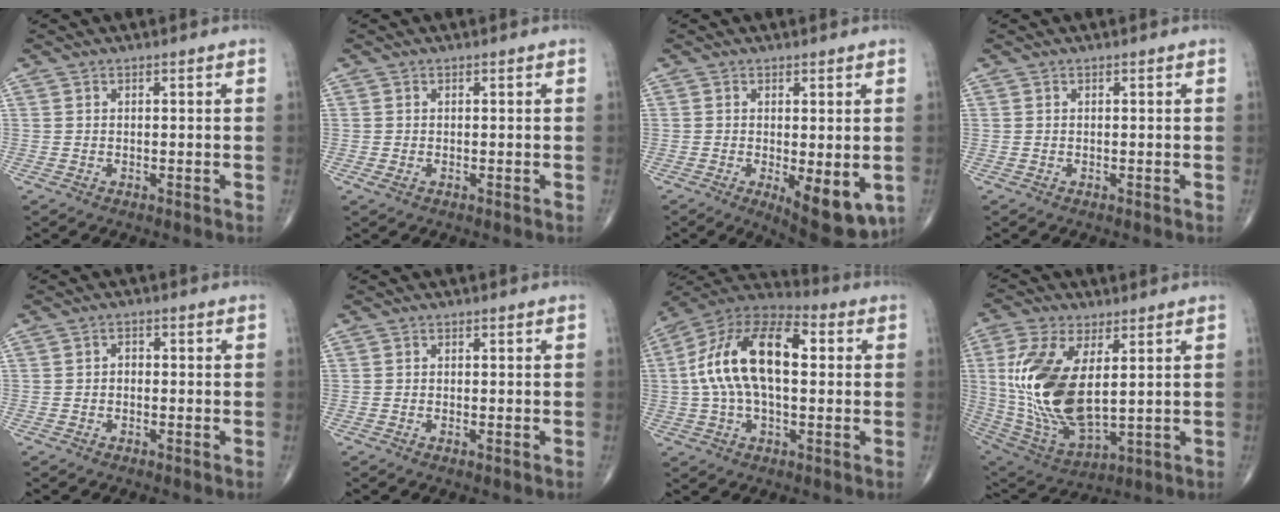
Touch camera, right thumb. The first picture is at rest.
{"total": 0.8, "force": [-0.3, 0.4, 0.7], "torque": [-0.017, -0.003, -0.005]}
{"total": 9.8, "force": [-2.5, 3.7, 8.7], "torque": [-0.109, -0.021, -0.025]}
{"total": 0.0}
{"total": 1.4, "force": [-0.5, 1.0, 0.8], "torque": [-0.003, 0.008, -0.014]}
{"total": 0.7, "force": [-0.3, 0.2, 0.6], "torque": [-0.015, -0.002, -0.007]}
{"total": 18.6, "force": [2.1, 9.6, 15.8], "torque": [-0.292, 0.036, 0.028]}
{"total": 19.9, "force": [2.8, 9.6, 17.2], "torque": [-0.354, -0.022, 0.068]}